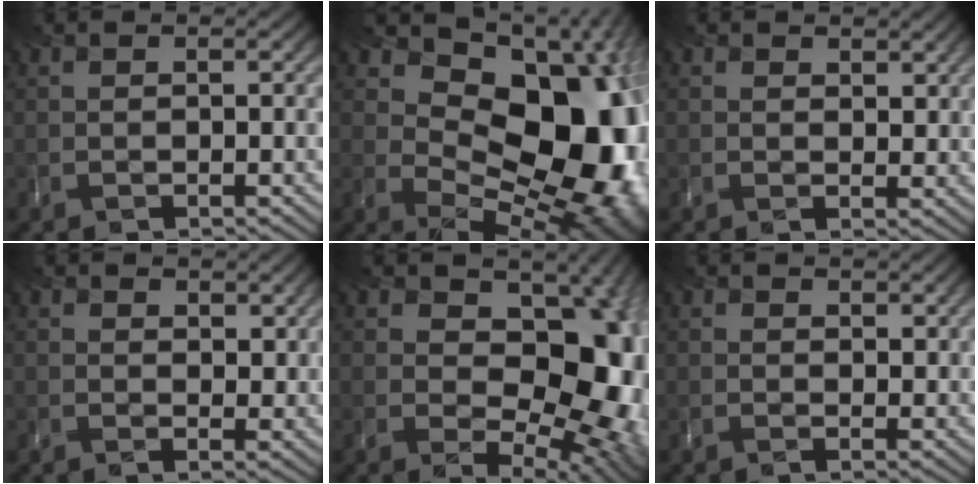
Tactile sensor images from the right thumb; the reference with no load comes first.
{"total": 18.0, "force": [2.8, 12.1, 13.1], "torque": [-0.142, -0.023, 0.078]}
{"total": 2.0, "force": [1.5, 1.2, 0.7], "torque": [-0.019, -0.008, 0.035]}
{"total": 2.4, "force": [1.8, 1.3, 0.9], "torque": [-0.021, -0.009, 0.040]}
{"total": 15.8, "force": [0.7, 10.9, 11.4], "torque": [-0.101, -0.024, 0.043]}
{"total": 1.5, "force": [1.2, 0.8, 0.3], "torque": [-0.012, -0.008, 0.027]}